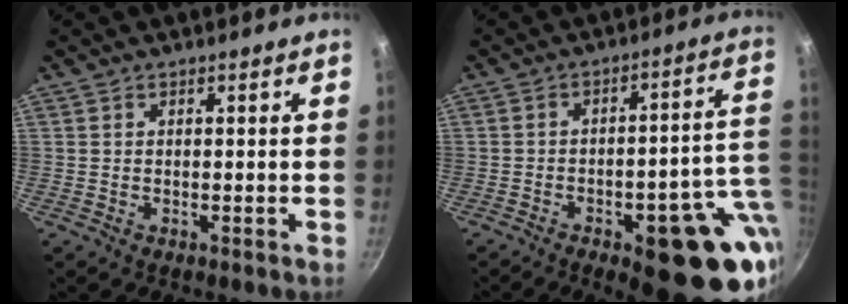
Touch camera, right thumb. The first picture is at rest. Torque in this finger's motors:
{"motor_torque": [3.37, 1.62, 1.98, -0.79, 0.37]}